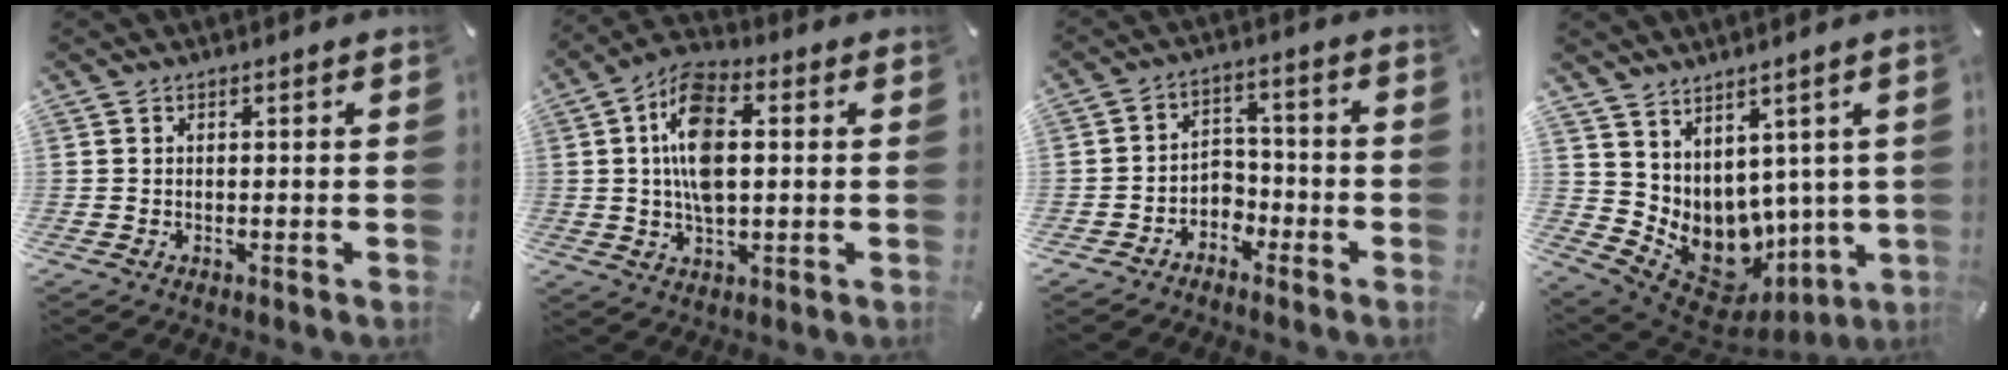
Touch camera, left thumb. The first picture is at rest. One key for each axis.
{"total": 12.2, "fx": 1.6, "fy": 6.7, "fz": 10.1, "tx": -0.198, "ty": 0.005, "tz": 0.026}
{"total": 4.8, "fx": -2.9, "fy": 3.8, "fz": 0.6, "tx": -0.011, "ty": 0.018, "tz": -0.058}
{"total": 9.0, "fx": 0.2, "fy": 8.4, "fz": 3.1, "tx": -0.057, "ty": -0.049, "tz": 0.027}